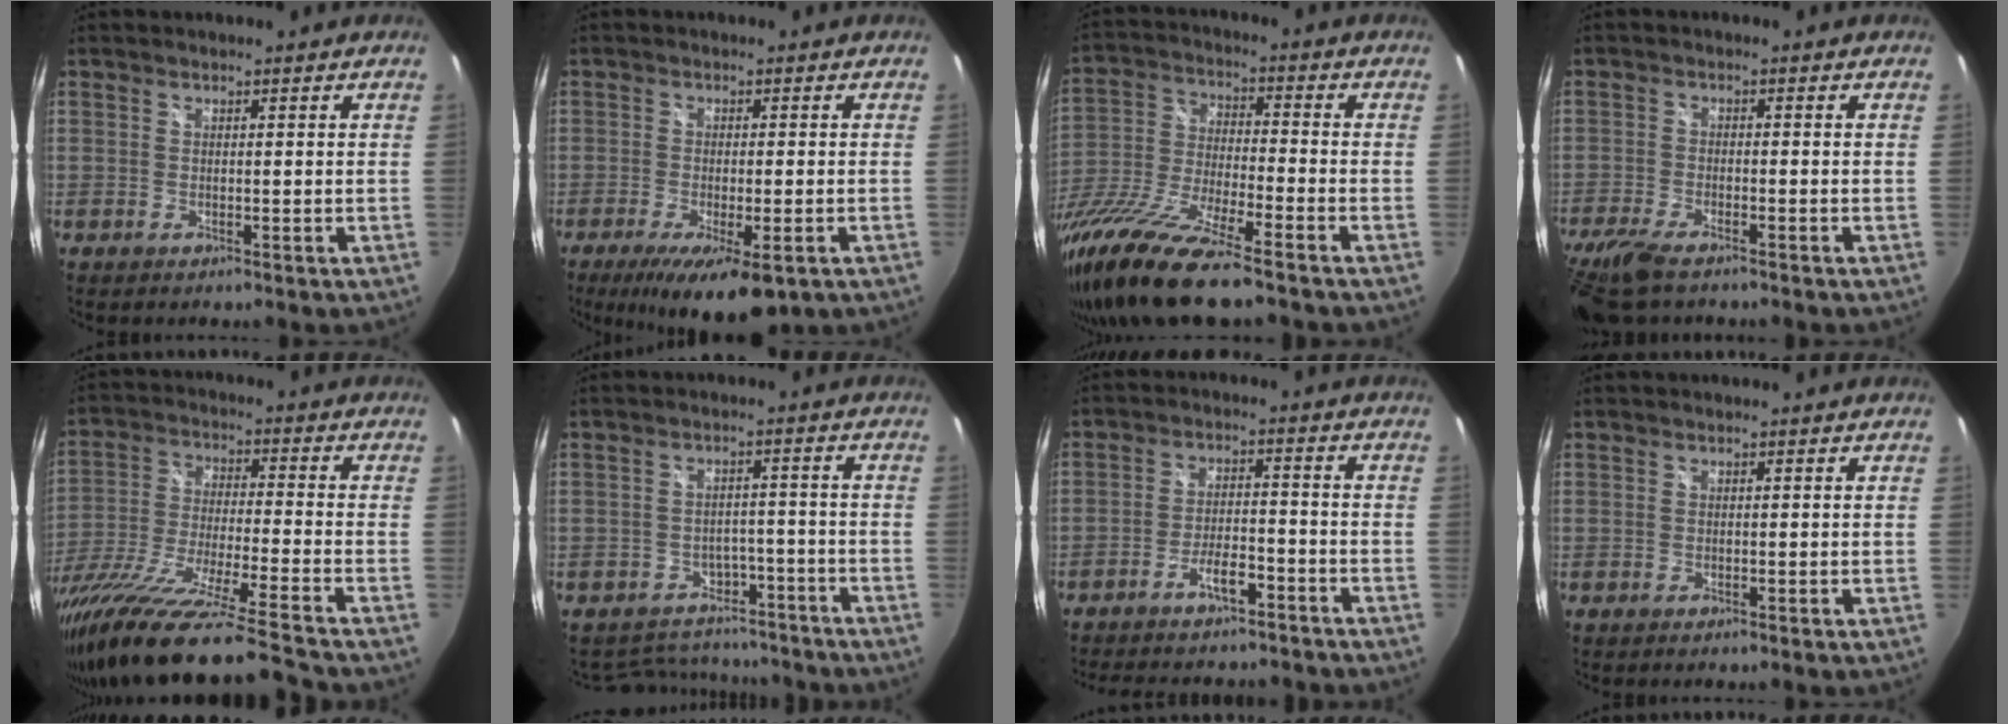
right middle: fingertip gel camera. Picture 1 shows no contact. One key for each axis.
{"total": 11.6, "fx": -6.8, "fy": 3.3, "fz": 8.8, "tx": -0.163, "ty": -0.037, "tz": -0.102}
{"total": 20.3, "fx": -15.5, "fy": 2.1, "fz": 12.9, "tx": -0.267, "ty": -0.057, "tz": -0.287}
{"total": 10.3, "fx": -8.0, "fy": 3.0, "fz": 5.8, "tx": -0.146, "ty": -0.040, "tz": -0.148}
{"total": 26.5, "fx": -22.2, "fy": -1.0, "fz": 14.4, "tx": -0.255, "ty": -0.079, "tz": -0.385}
{"total": 12.3, "fx": -10.0, "fy": 6.6, "fz": 2.8, "tx": -0.062, "ty": 0.033, "tz": -0.115}
{"total": 10.2, "fx": -8.6, "fy": 3.1, "fz": 4.6, "tx": -0.101, "ty": 0.007, "tz": -0.126}
{"total": 0.0}